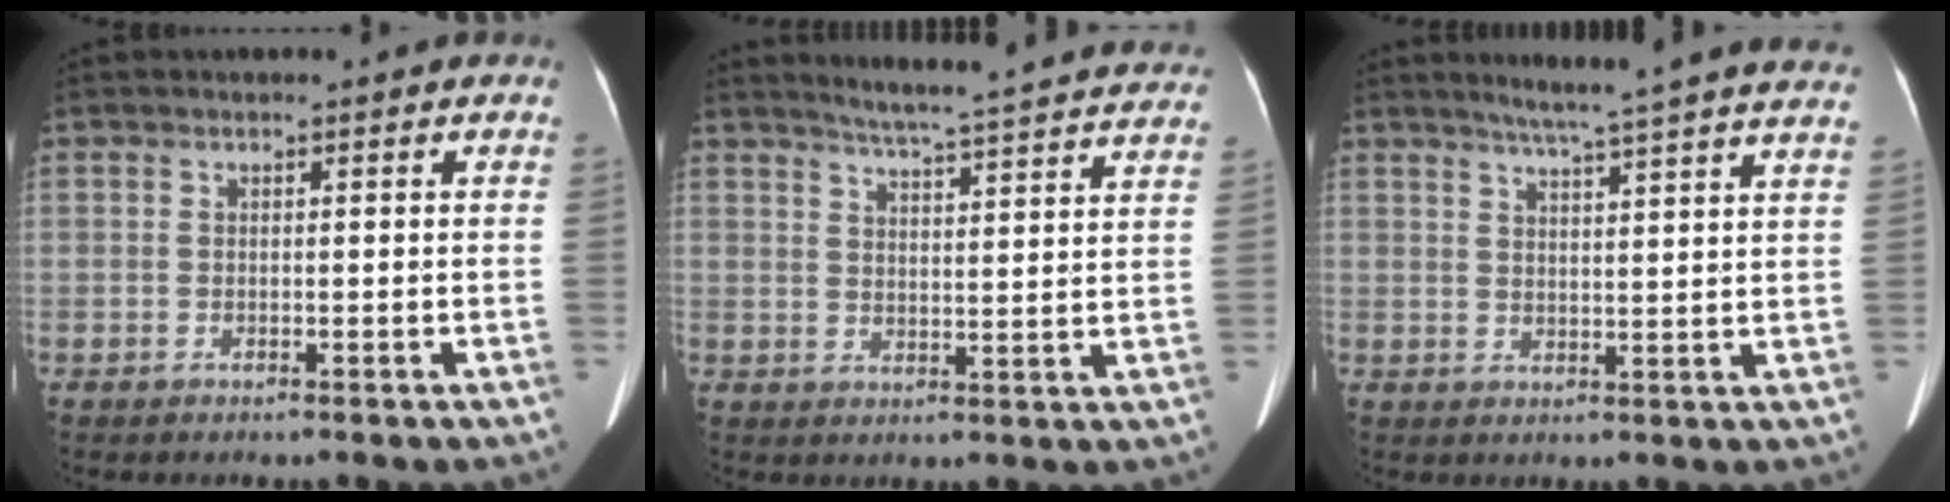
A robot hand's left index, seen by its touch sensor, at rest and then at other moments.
{"total": 21.6, "force": [20.3, 0.7, 7.4], "torque": [-0.107, -0.039, 0.244]}
{"total": 17.0, "force": [15.0, -0.9, 7.8], "torque": [-0.120, -0.021, 0.183]}